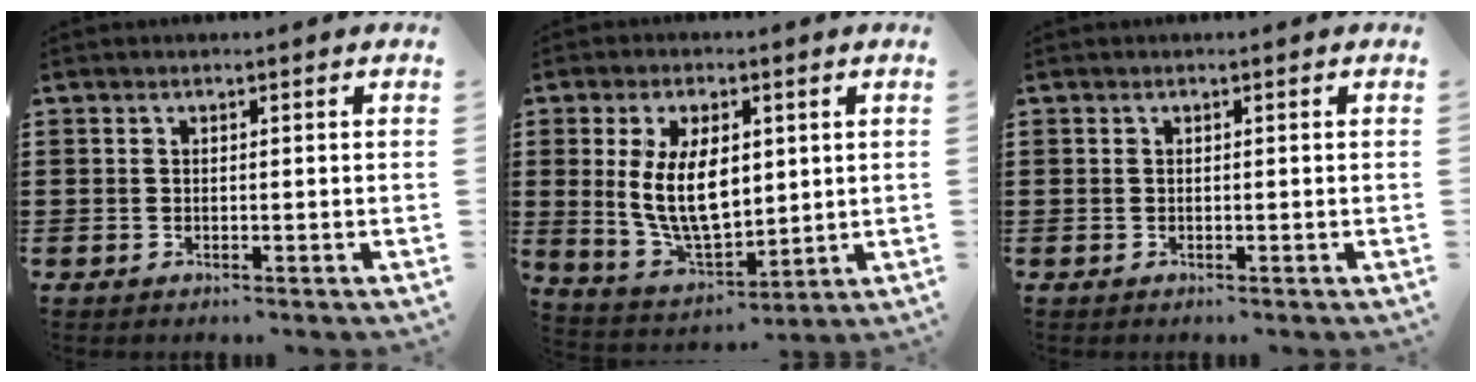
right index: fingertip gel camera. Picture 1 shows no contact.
{"total": 10.6, "force": [1.6, 5.6, 8.8], "torque": [-0.183, 0.004, 0.027]}
{"total": 0.0}